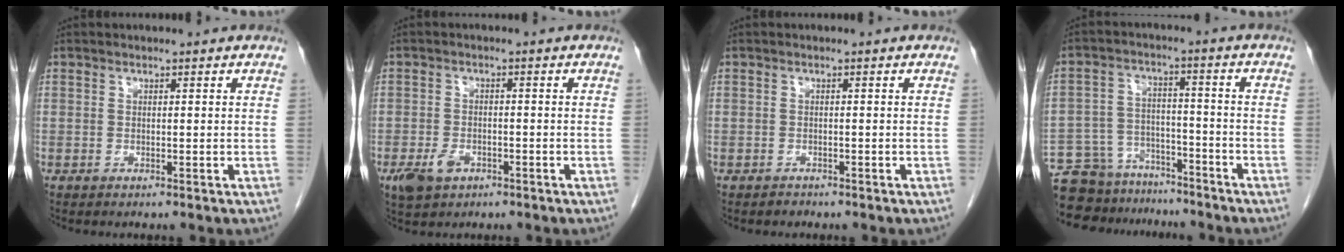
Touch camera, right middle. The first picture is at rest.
{"total": 4.2, "force": [-2.1, 2.5, 2.5], "torque": [-0.053, -0.003, -0.030]}
{"total": 0.8, "force": [-0.7, 0.4, -0.1], "torque": [-0.003, 0.001, -0.014]}
{"total": 14.5, "force": [-12.7, 6.5, 2.6], "torque": [-0.060, 0.028, -0.192]}